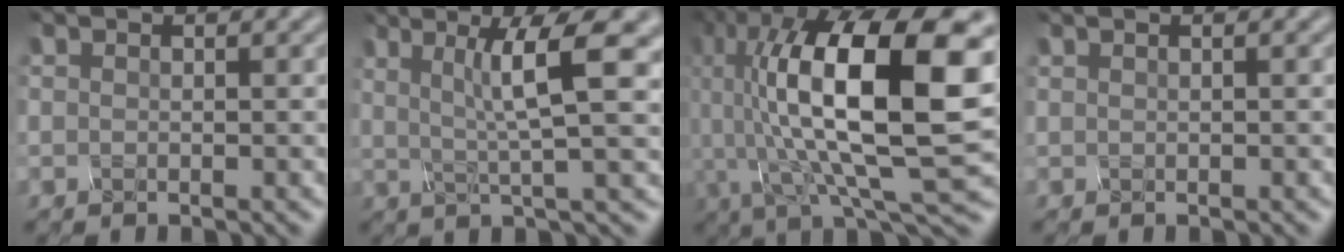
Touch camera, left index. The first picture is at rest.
{"total": 7.6, "force": [1.9, 1.0, 7.3], "torque": [-0.136, 0.011, 0.050]}
{"total": 16.1, "force": [0.4, 6.0, 15.0], "torque": [-0.265, 0.019, 0.007]}
{"total": 0.9, "force": [0.5, 0.4, 0.6], "torque": [0.000, 0.006, -0.002]}